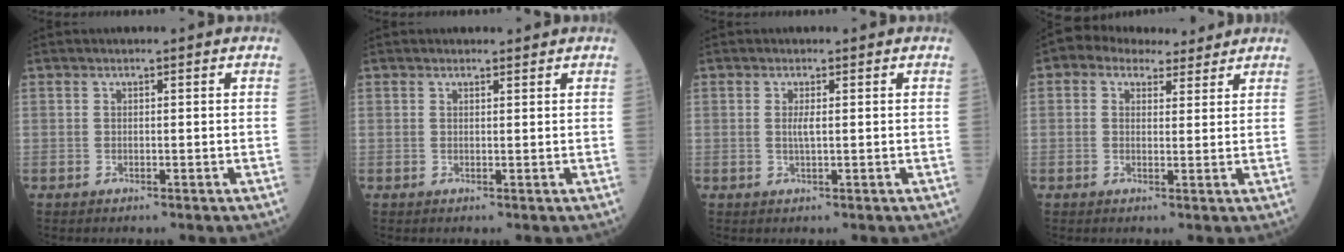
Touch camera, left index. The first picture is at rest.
{"total": 0.8, "force": [0.8, 0.2, 0.0], "torque": [-0.008, -0.002, 0.011]}
{"total": 1.4, "force": [0.2, 0.2, 1.3], "torque": [-0.032, 0.000, 0.003]}
{"total": 6.2, "force": [4.7, 3.5, 2.1], "torque": [-0.035, 0.029, 0.073]}